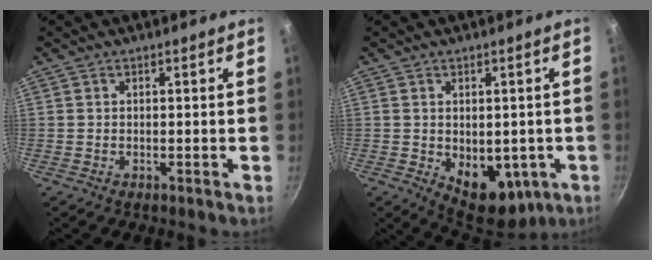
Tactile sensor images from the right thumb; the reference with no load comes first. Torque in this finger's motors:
{"motor_torque": [-0.55, 0.93, 0.76, 0.18, 0.05]}